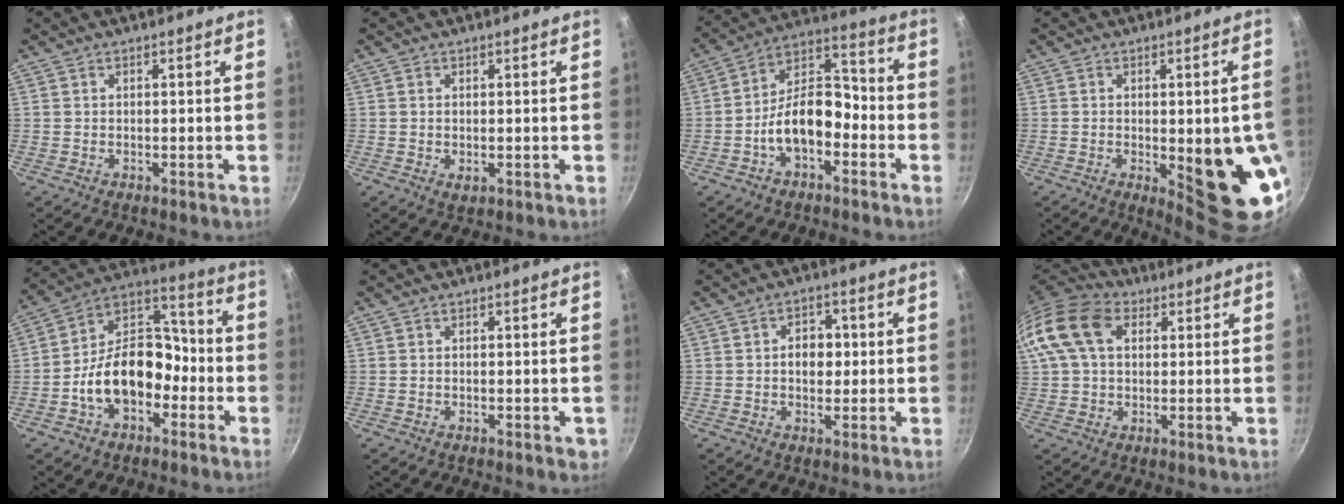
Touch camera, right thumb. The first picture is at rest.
{"total": 1.4, "force": [0.0, 0.8, 1.2], "torque": [-0.018, -0.004, 0.000]}
{"total": 12.3, "force": [-4.3, 7.3, 9.0], "torque": [-0.117, 0.065, -0.083]}
{"total": 15.3, "force": [-2.8, 4.9, 14.2], "torque": [-0.149, -0.005, -0.025]}
{"total": 16.5, "force": [-5.3, 11.2, 10.9], "torque": [-0.130, 0.068, -0.101]}
{"total": 1.5, "force": [-0.5, 0.7, 1.2], "torque": [-0.011, 0.000, -0.007]}
{"total": 5.2, "force": [0.2, 4.0, 3.3], "torque": [-0.017, 0.008, -0.002]}
{"total": 15.3, "force": [4.3, 10.5, 10.3], "torque": [-0.199, 0.025, 0.064]}